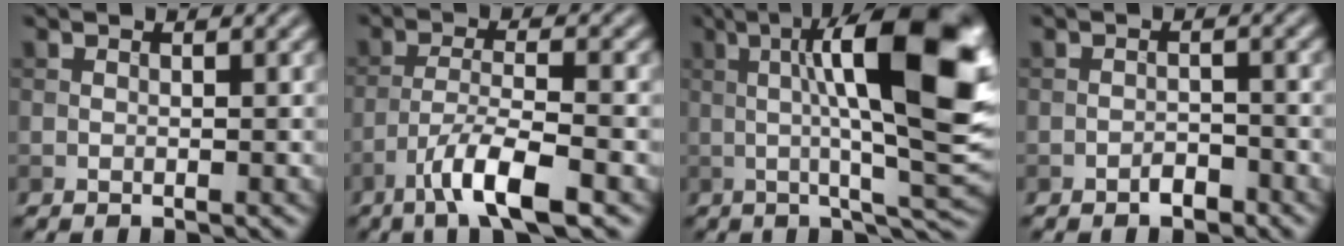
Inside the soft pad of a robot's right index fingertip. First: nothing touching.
{"total": 6.4, "force": [-3.8, 1.3, 5.0], "torque": [-0.087, 0.003, -0.071]}
{"total": 15.5, "force": [2.2, 3.6, 15.0], "torque": [-0.208, 0.012, 0.035]}
{"total": 1.5, "force": [-1.1, 0.6, 0.7], "torque": [-0.008, 0.005, -0.022]}